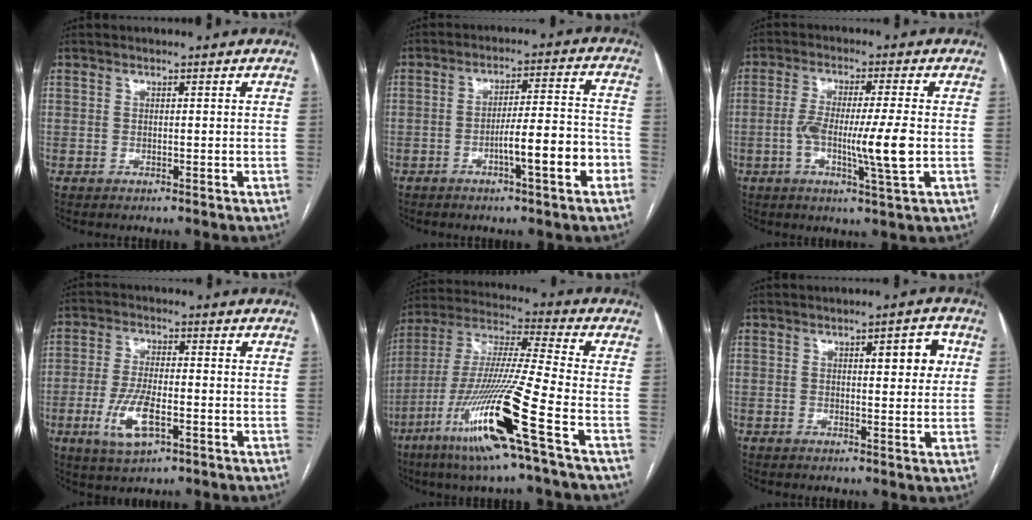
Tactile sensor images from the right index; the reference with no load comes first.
{"total": 8.9, "force": [-3.7, 0.6, 8.1], "torque": [-0.123, 0.014, -0.052]}
{"total": 9.5, "force": [-1.5, 0.0, 9.4], "torque": [-0.171, -0.005, -0.027]}
{"total": 8.1, "force": [-2.9, 2.9, 7.0], "torque": [-0.147, -0.007, -0.049]}
{"total": 19.1, "force": [-8.7, -1.0, 17.0], "torque": [-0.365, -0.040, -0.170]}
{"total": 5.2, "force": [1.6, 1.5, 4.7], "torque": [-0.060, 0.007, 0.019]}